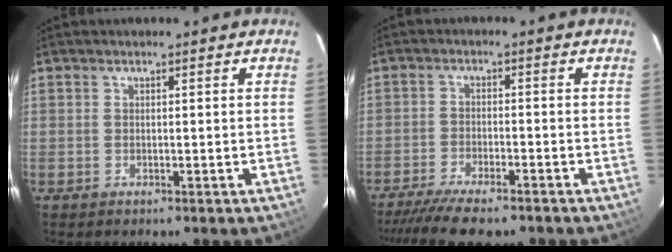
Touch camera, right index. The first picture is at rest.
{"total": 11.4, "force": [-9.7, 2.1, 5.6], "torque": [-0.130, -0.031, -0.160]}